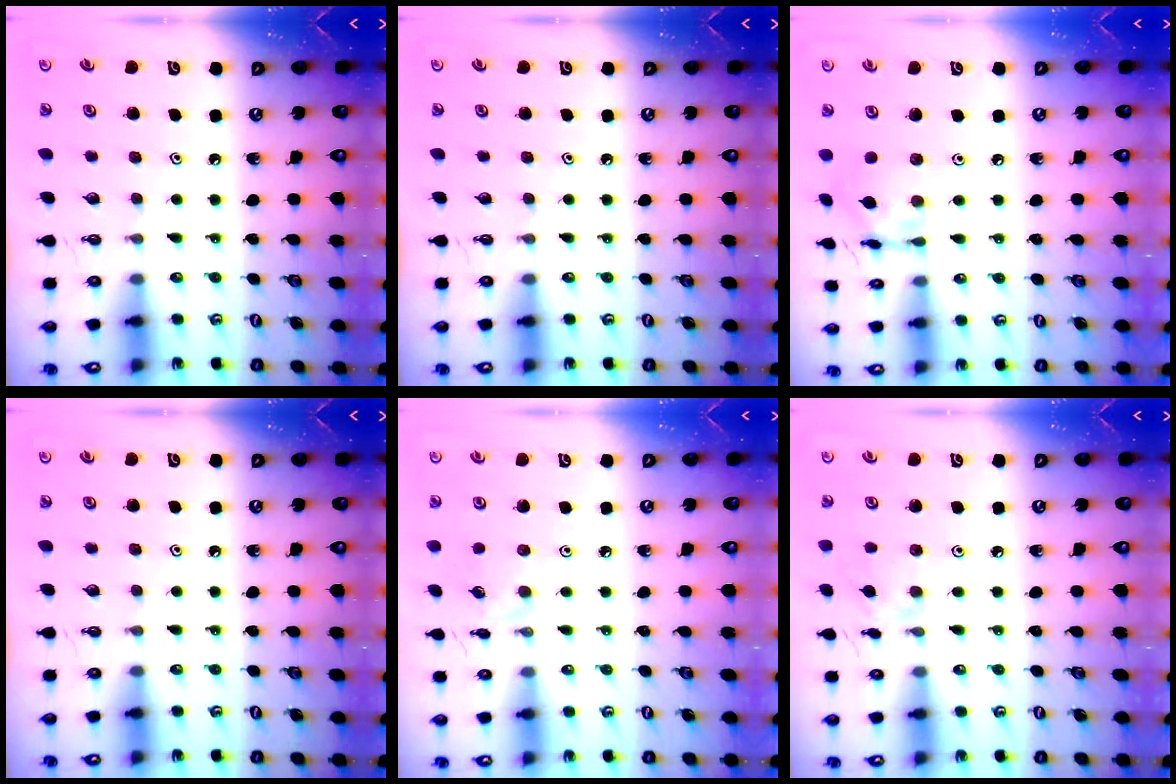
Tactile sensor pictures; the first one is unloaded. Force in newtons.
{"total": 0.0}
{"total": 8.0, "press": 8.0, "slide": 0.3}
{"total": 0.0}
{"total": 1.7, "press": 1.7, "slide": 0.4}
{"total": 4.0, "press": 3.9, "slide": 0.4}